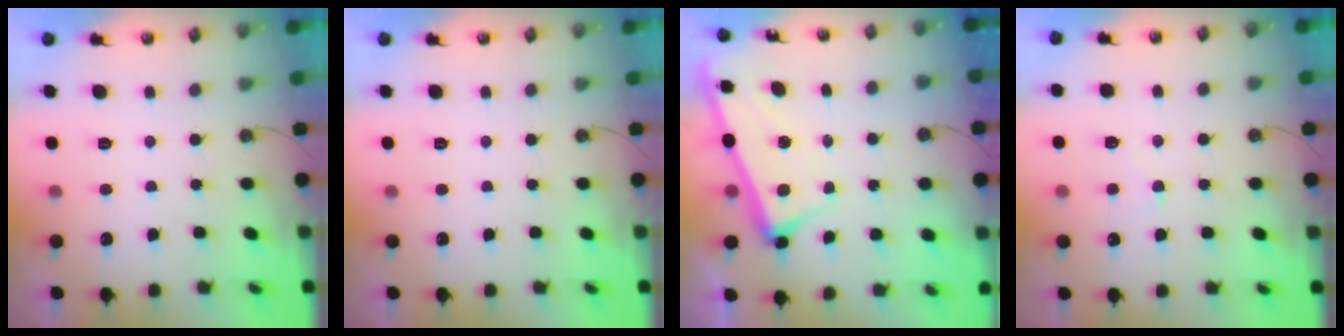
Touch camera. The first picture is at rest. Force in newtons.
{"total": 0.0}
{"total": 2.1, "press": 2.0, "slide": 0.9}
{"total": 1.4, "press": 1.3, "slide": 0.5}